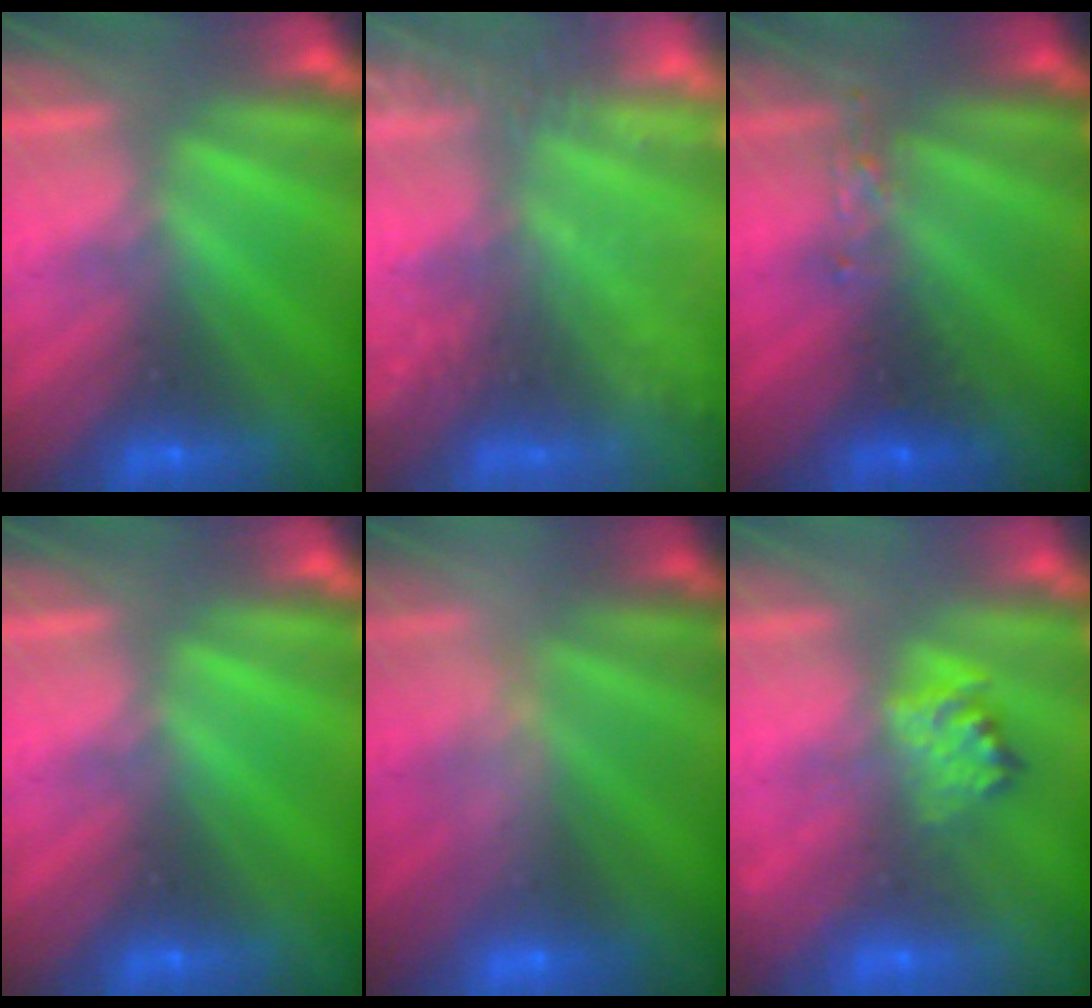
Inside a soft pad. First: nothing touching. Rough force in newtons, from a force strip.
{"total": 6.1}
{"total": 2.4}
{"total": 0.0}
{"total": 2.4}
{"total": 2.4}